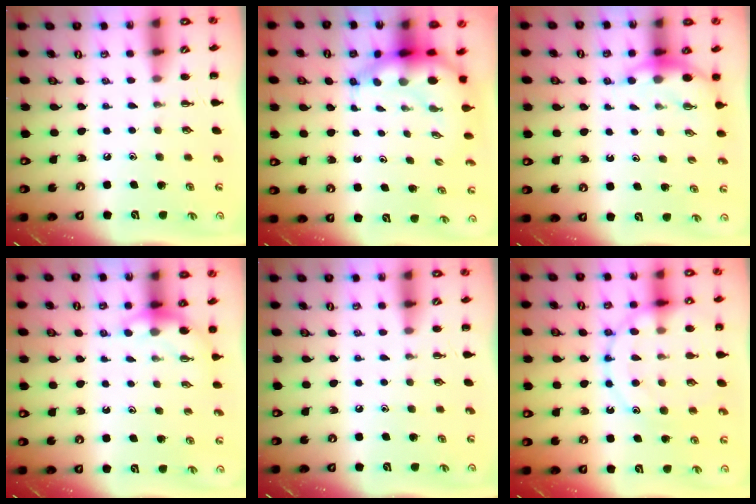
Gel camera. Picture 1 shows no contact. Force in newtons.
{"total": 7.7, "press": 7.3, "slide": 2.5}
{"total": 6.2, "press": 6.0, "slide": 1.2}
{"total": 3.9, "press": 3.9, "slide": 0.2}
{"total": 0.0}
{"total": 15.8, "press": 15.7, "slide": 1.6}